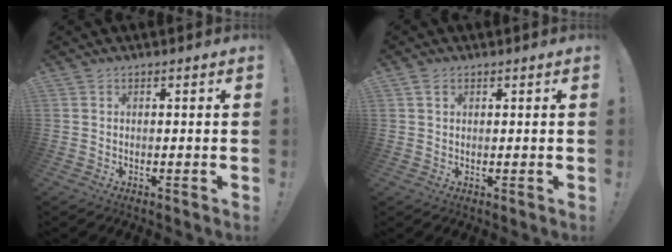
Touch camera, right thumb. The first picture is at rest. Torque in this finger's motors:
{"motor_torque": [0.09, 0.17, 0.26, -0.07, 0.07]}